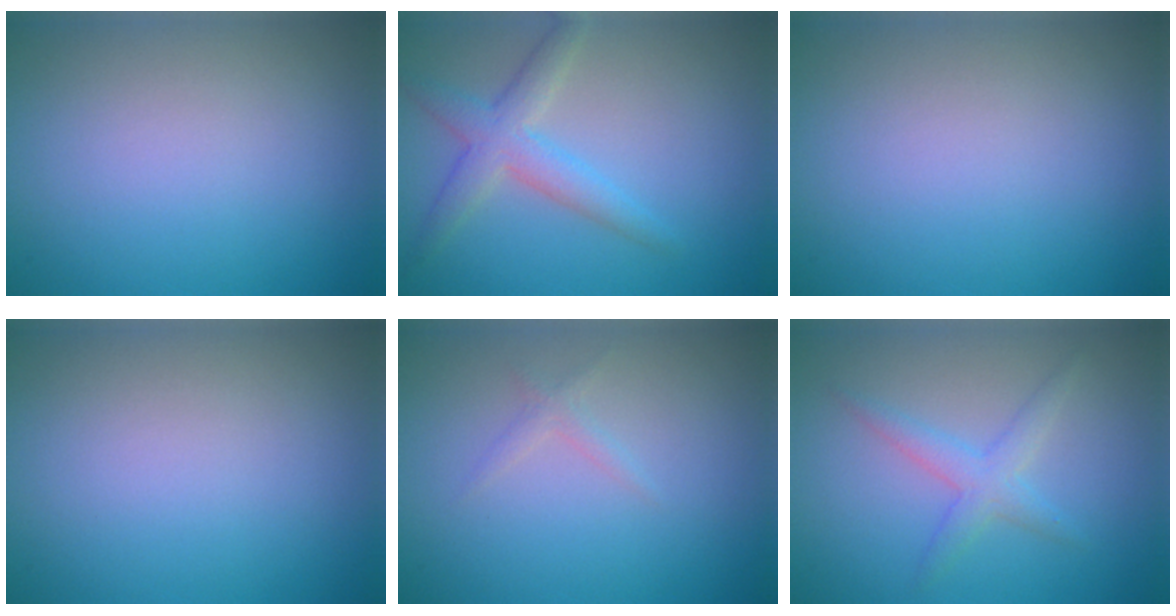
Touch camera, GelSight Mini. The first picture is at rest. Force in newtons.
{"total": 3.5, "press": 3.5, "slide": 0.1}
{"total": 0.0}
{"total": 0.0}
{"total": 0.9, "press": 0.9, "slide": 0.0}
{"total": 2.3, "press": 2.3, "slide": 0.1}